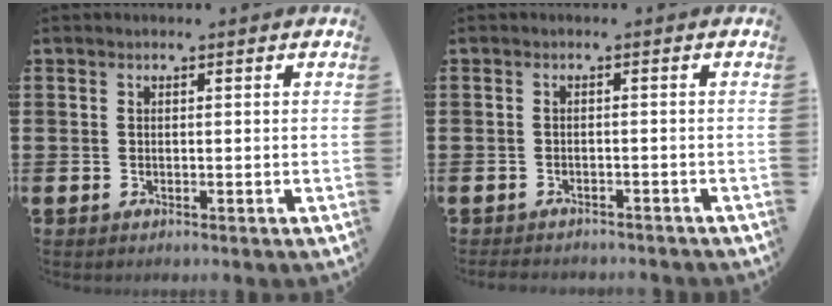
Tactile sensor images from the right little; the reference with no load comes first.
{"total": 1.2, "force": [-1.2, 0.1, 0.0], "torque": [-0.003, 0.002, -0.026]}